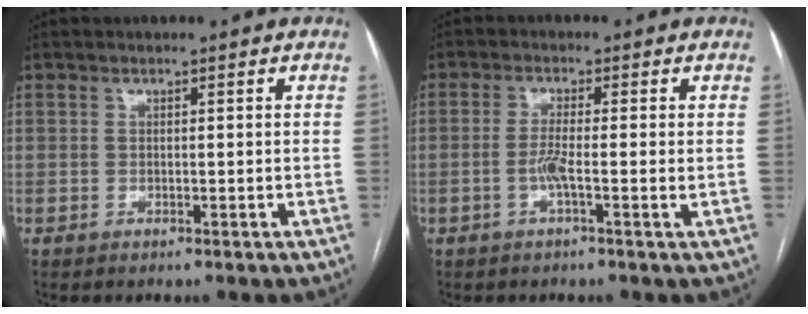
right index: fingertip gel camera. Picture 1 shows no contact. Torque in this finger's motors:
{"motor_torque": [0.15, 0.13, 0.02, 0.03]}